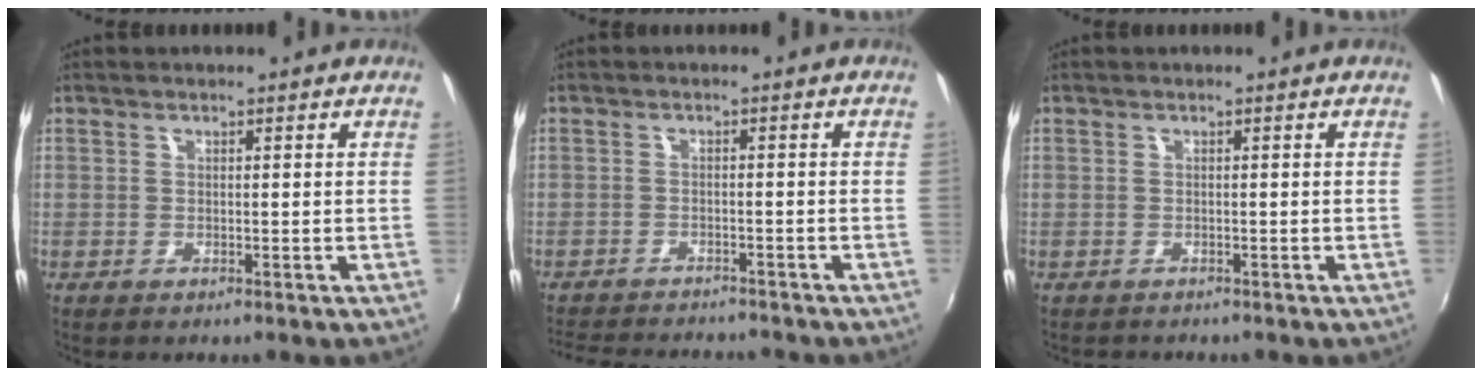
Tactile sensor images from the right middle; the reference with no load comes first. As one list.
[{"total": 10.2, "force": [-9.4, 2.1, 3.5], "torque": [-0.089, -0.008, -0.142]}, {"total": 1.0, "force": [-0.8, 0.5, -0.1], "torque": [-0.002, 0.003, -0.014]}]